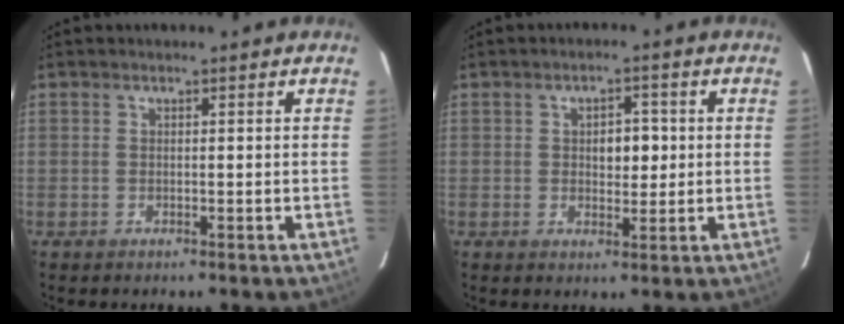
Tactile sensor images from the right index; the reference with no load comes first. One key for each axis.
{"total": 4.0, "fx": 0.4, "fy": 2.2, "fz": 3.3, "tx": -0.046, "ty": 0.005, "tz": 0.011}